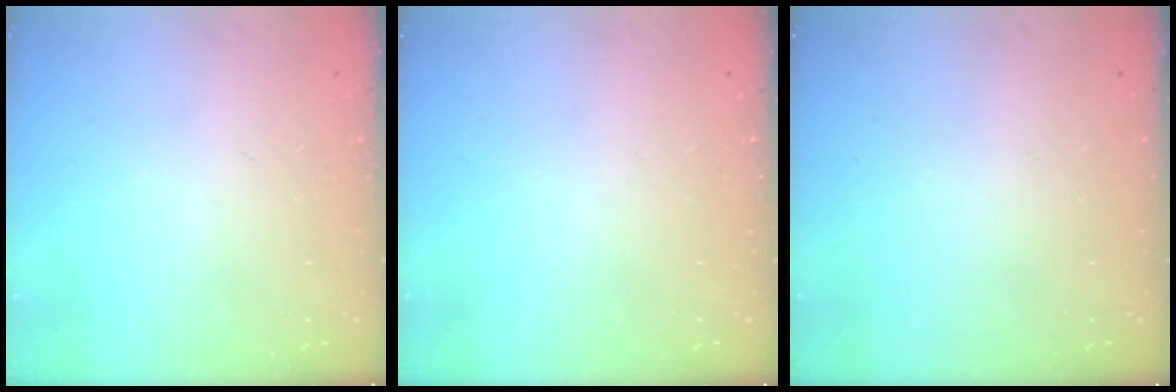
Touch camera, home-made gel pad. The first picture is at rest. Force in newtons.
{"total": 0.0}
{"total": 0.0}